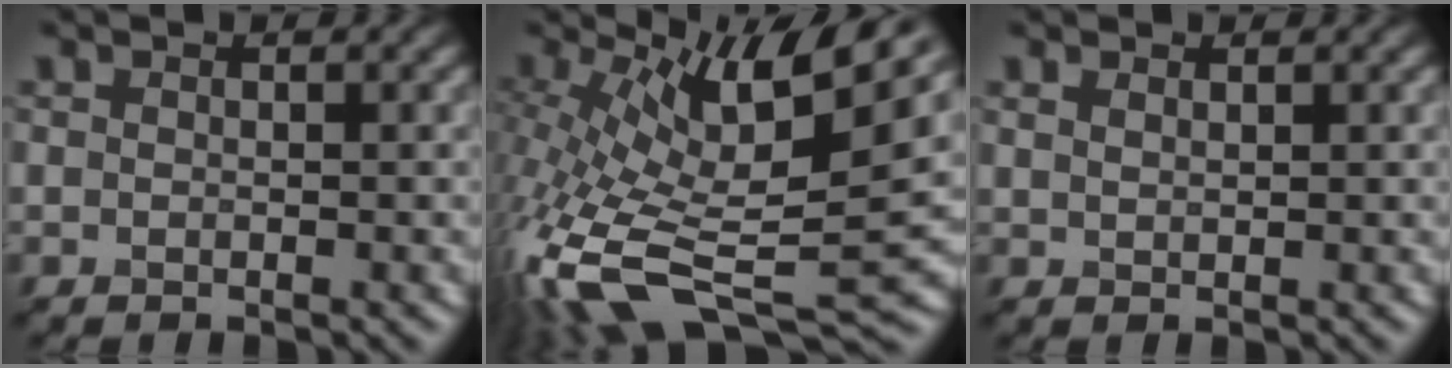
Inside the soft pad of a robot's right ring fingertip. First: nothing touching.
{"total": 13.1, "force": [0.2, 4.7, 12.3], "torque": [-0.249, -0.005, 0.024]}
{"total": 0.9, "force": [0.8, 0.3, 0.3], "torque": [-0.010, 0.000, 0.018]}